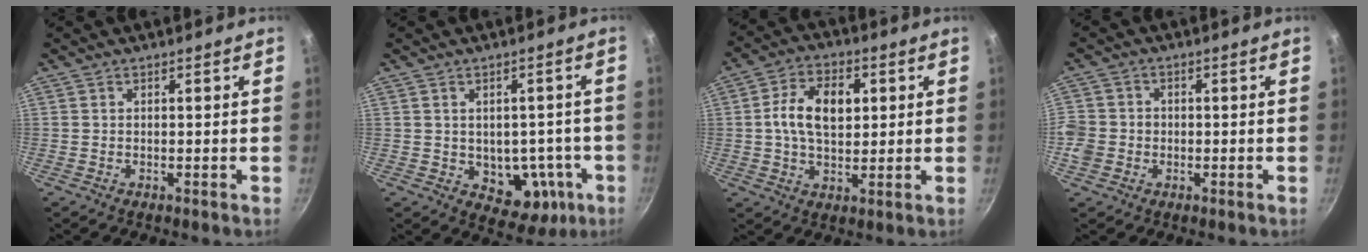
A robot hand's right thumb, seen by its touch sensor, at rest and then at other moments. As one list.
[{"total": 9.5, "force": [-2.4, 6.7, 6.2], "torque": [-0.039, 0.019, -0.016]}, {"total": 11.3, "force": [1.8, 6.9, 8.8], "torque": [-0.140, 0.006, 0.030]}, {"total": 5.8, "force": [-1.2, 5.2, 2.3], "torque": [-0.040, 0.015, -0.022]}]